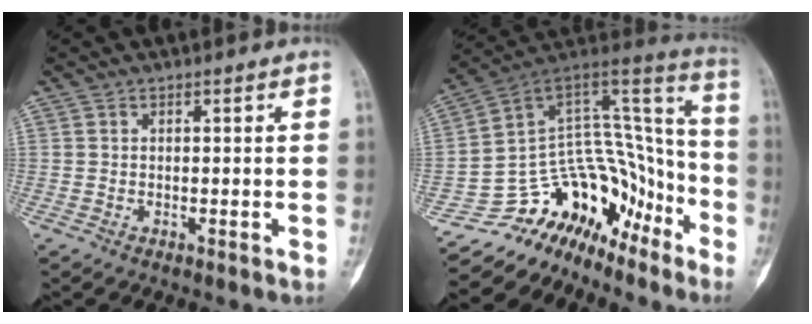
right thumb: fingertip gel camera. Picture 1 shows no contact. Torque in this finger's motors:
{"motor_torque": [0.80, 0.12, 1.18, -1.16, 0.04]}